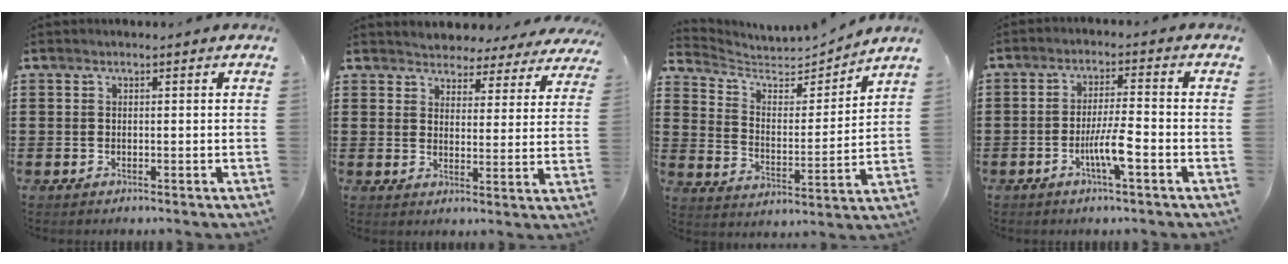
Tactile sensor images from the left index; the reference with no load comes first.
{"total": 3.9, "force": [3.8, 0.6, -0.5], "torque": [-0.006, -0.029, 0.063]}
{"total": 5.0, "force": [4.6, 1.3, 1.2], "torque": [-0.051, -0.036, 0.075]}
{"total": 5.7, "force": [-2.3, 0.6, 5.2], "torque": [-0.099, -0.006, -0.043]}